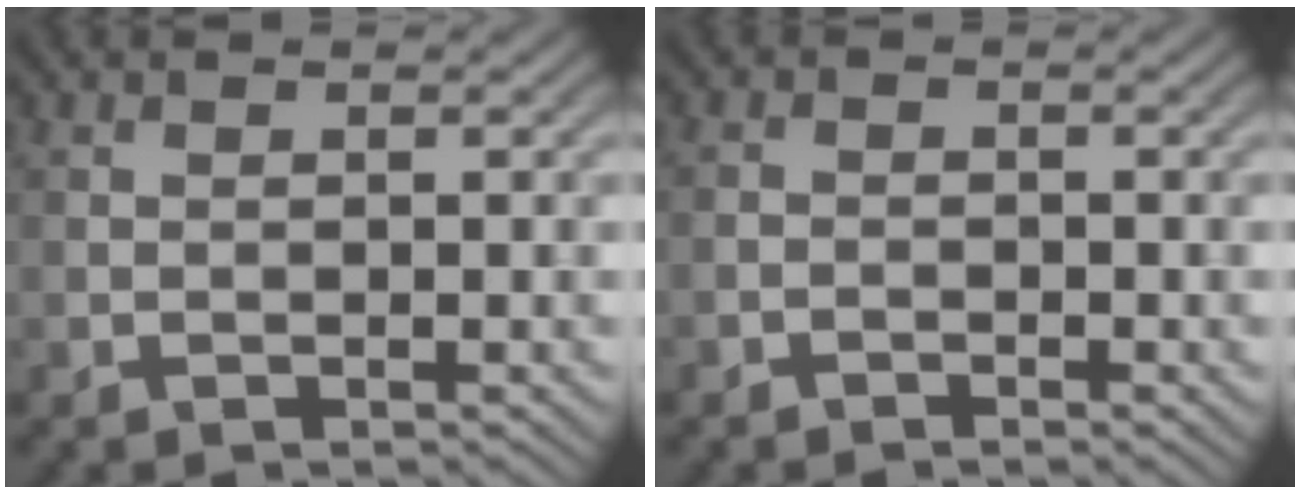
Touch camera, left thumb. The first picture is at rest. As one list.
[{"total": 1.1, "force": [-0.9, 0.5, 0.3], "torque": [-0.005, 0.000, -0.019]}]